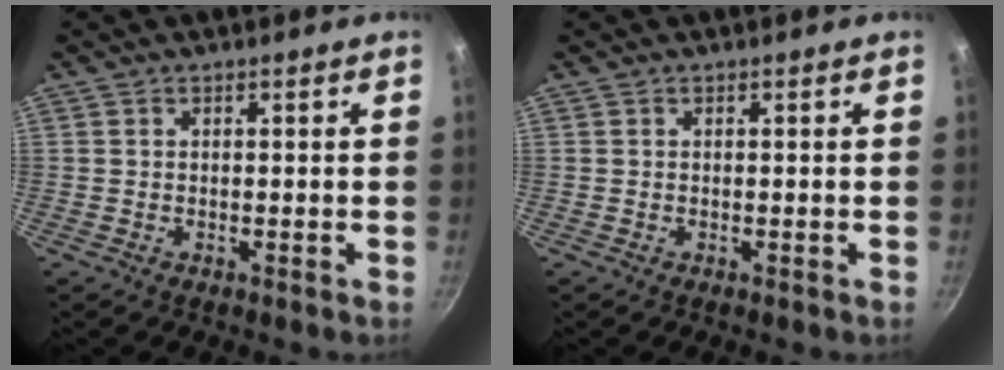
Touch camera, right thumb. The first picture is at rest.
{"total": 0.0}